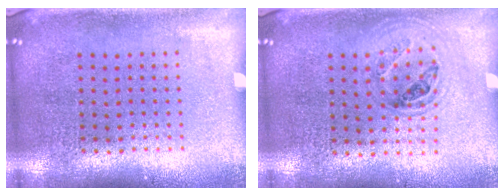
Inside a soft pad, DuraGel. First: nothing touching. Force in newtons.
{"total": 1.0, "press": 0.9, "slide": 0.4}